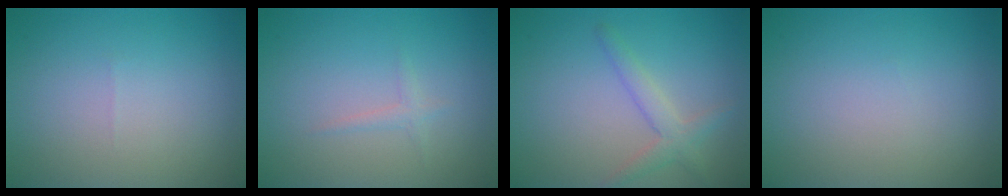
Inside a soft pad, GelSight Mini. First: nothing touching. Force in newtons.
{"total": 0.8, "press": 0.8, "slide": 0.1}
{"total": 2.2, "press": 2.2, "slide": 0.1}
{"total": 0.0}